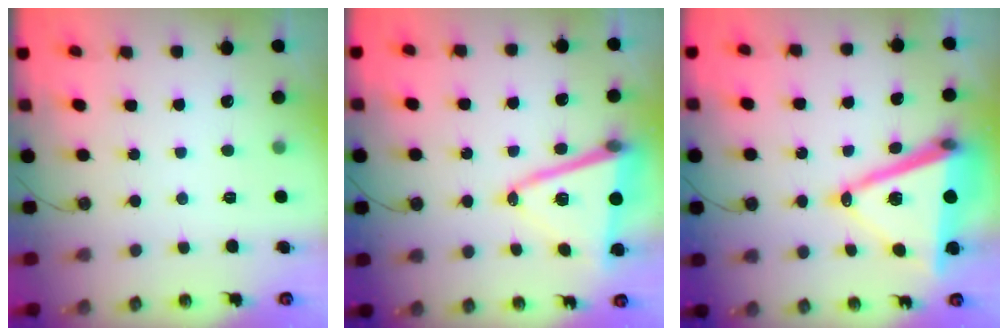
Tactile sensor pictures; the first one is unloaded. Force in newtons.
{"total": 14.6, "press": 14.2, "slide": 3.4}
{"total": 18.3, "press": 17.9, "slide": 3.9}